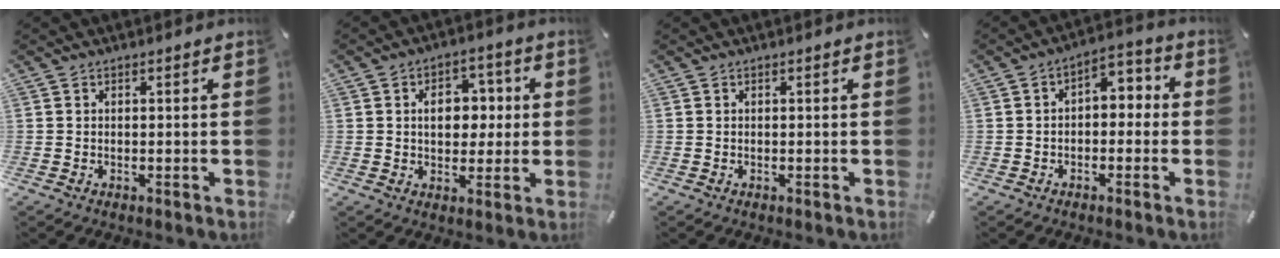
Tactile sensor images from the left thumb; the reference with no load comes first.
{"total": 9.1, "force": [1.1, 6.9, 5.9], "torque": [-0.069, 0.000, 0.012]}
{"total": 0.0}
{"total": 3.9, "force": [-1.4, 2.8, 2.3], "torque": [-0.036, 0.005, -0.035]}